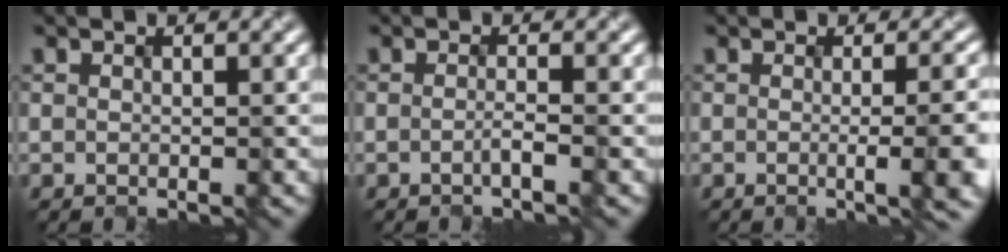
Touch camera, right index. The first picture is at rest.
{"total": 1.1, "force": [-0.7, 0.1, 0.8], "torque": [-0.016, 0.001, -0.014]}
{"total": 7.2, "force": [-0.8, 2.7, 6.7], "torque": [-0.050, 0.005, -0.007]}